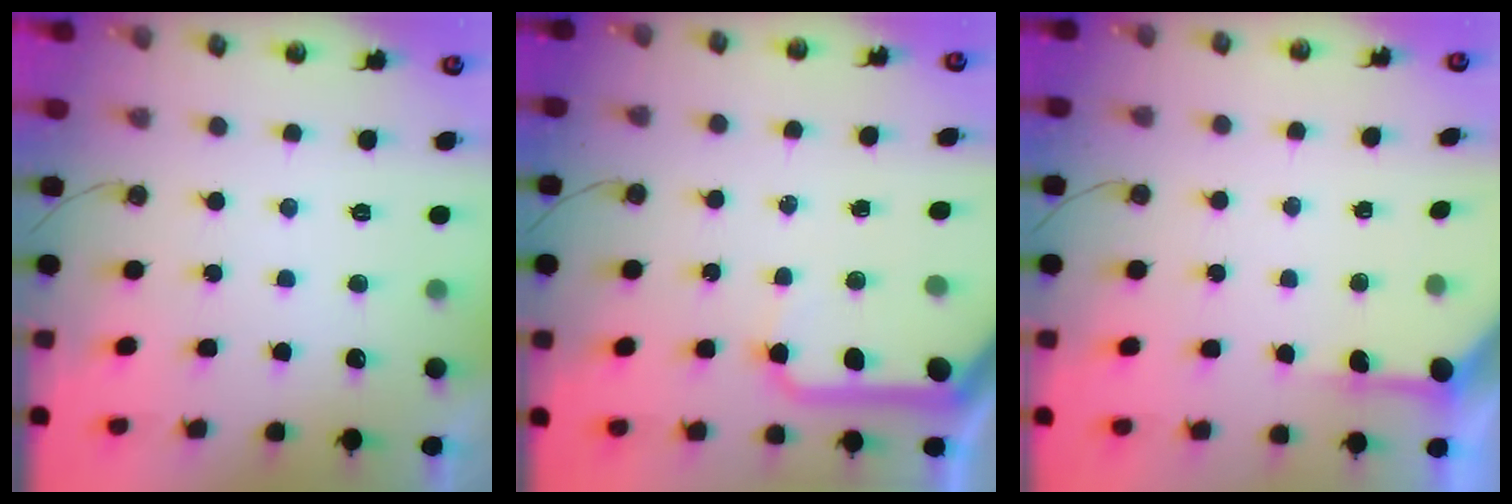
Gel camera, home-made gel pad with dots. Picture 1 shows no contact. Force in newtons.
{"total": 13.6, "press": 13.5, "slide": 1.9}
{"total": 4.9, "press": 4.9, "slide": 0.3}